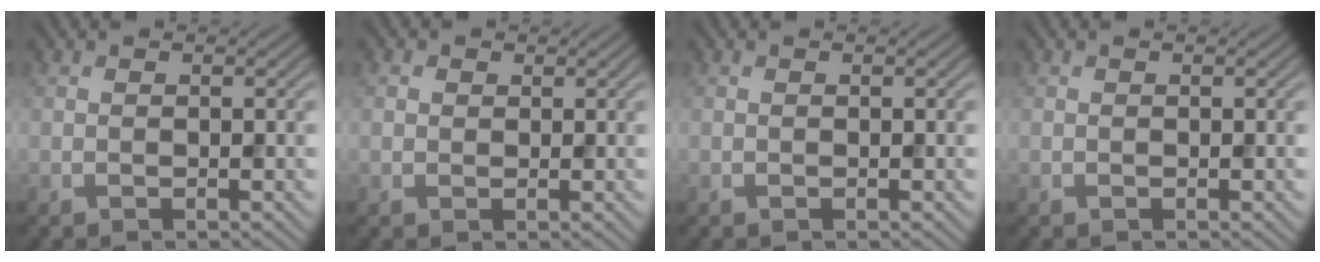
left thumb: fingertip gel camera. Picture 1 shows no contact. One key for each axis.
{"total": 1.0, "fx": 0.3, "fy": 0.9, "fz": 0.3, "tx": -0.004, "ty": 0.000, "tz": 0.002}
{"total": 0.0}
{"total": 0.0}